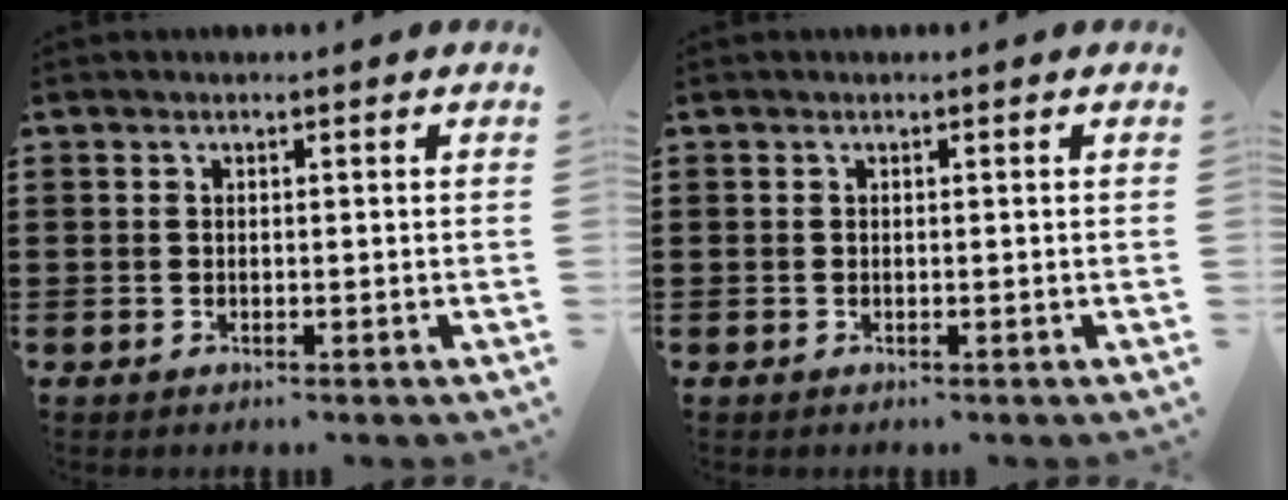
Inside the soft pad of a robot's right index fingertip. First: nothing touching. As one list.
[{"total": 0.0}]